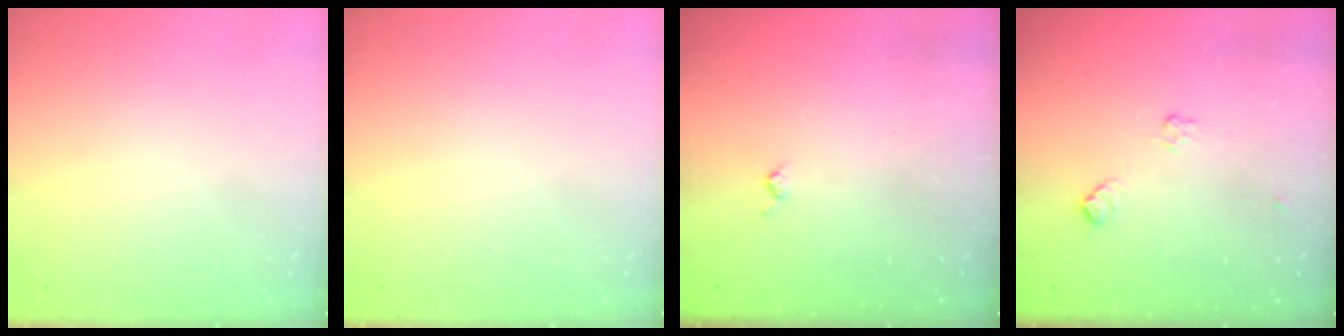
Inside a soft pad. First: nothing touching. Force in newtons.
{"total": 0.0}
{"total": 3.0, "press": 2.9, "slide": 0.4}
{"total": 7.0, "press": 6.9, "slide": 1.1}